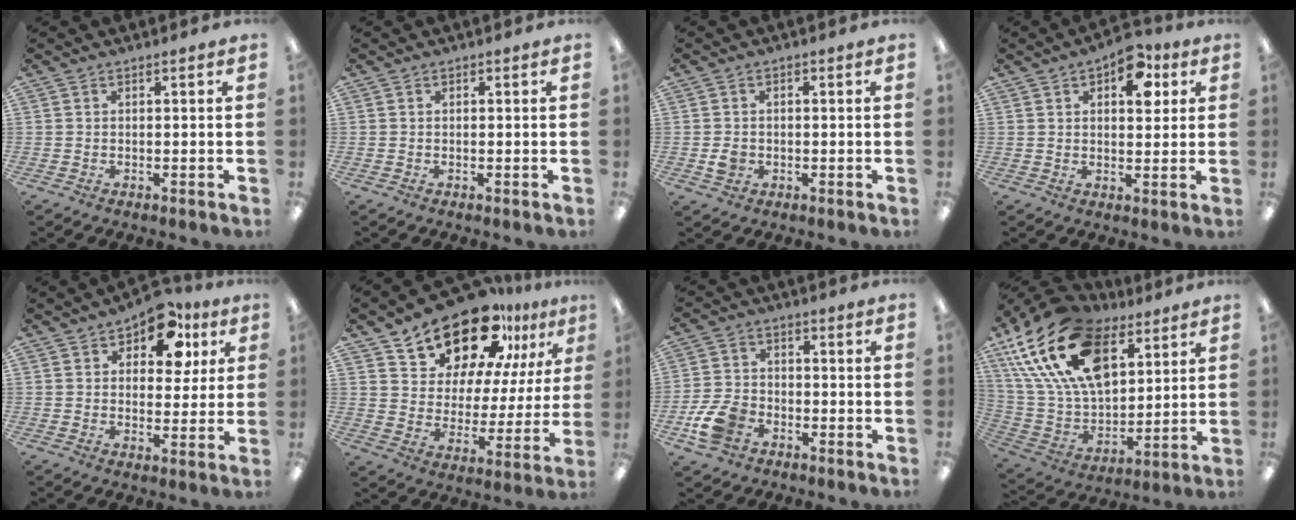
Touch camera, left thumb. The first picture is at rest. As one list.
[{"total": 0.0}, {"total": 2.7, "force": [-0.4, 2.3, 1.3], "torque": [-0.013, 0.001, -0.009]}, {"total": 10.2, "force": [4.6, 5.6, 7.2], "torque": [-0.078, -0.017, 0.075]}, {"total": 11.8, "force": [6.7, 6.9, 6.9], "torque": [-0.092, -0.020, 0.114]}, {"total": 20.1, "force": [15.9, 9.0, 8.3], "torque": [-0.150, -0.109, 0.281]}, {"total": 8.9, "force": [-4.2, 6.1, 4.9], "torque": [-0.109, 0.020, -0.078]}, {"total": 25.8, "force": [12.5, 14.9, 17.1], "torque": [-0.354, -0.048, 0.226]}]